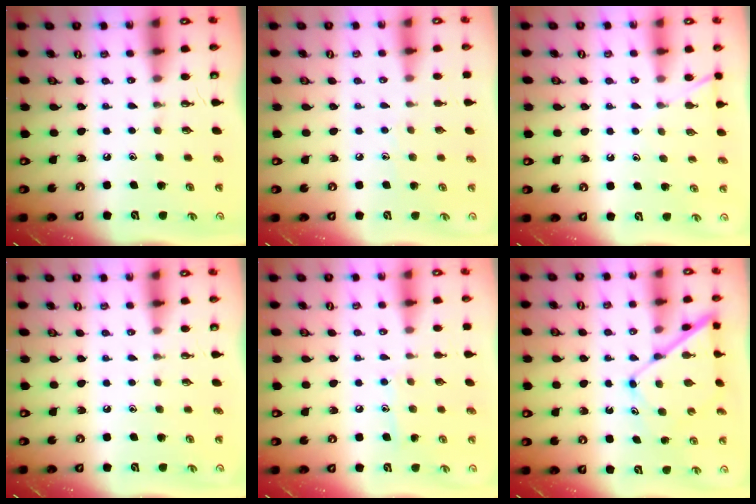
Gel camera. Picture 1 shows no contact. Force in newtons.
{"total": 4.5, "press": 4.5, "slide": 0.5}
{"total": 6.4, "press": 6.4, "slide": 0.3}
{"total": 0.0}
{"total": 6.7, "press": 6.7, "slide": 0.5}
{"total": 11.0, "press": 10.9, "slide": 1.0}